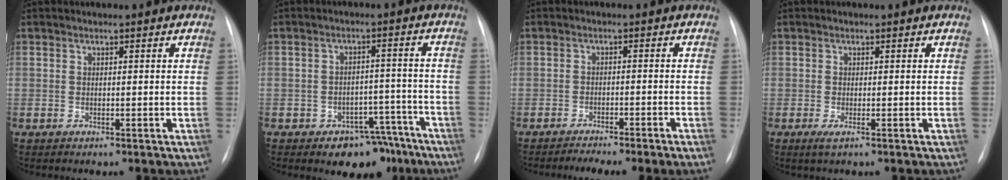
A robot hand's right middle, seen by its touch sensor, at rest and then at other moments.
{"total": 7.6, "force": [-5.5, 4.3, 2.9], "torque": [-0.010, 0.029, -0.072]}
{"total": 5.7, "force": [-4.5, -0.9, 3.5], "torque": [-0.040, -0.005, -0.065]}
{"total": 1.2, "force": [-0.6, 0.1, 1.1], "torque": [-0.020, -0.003, -0.011]}